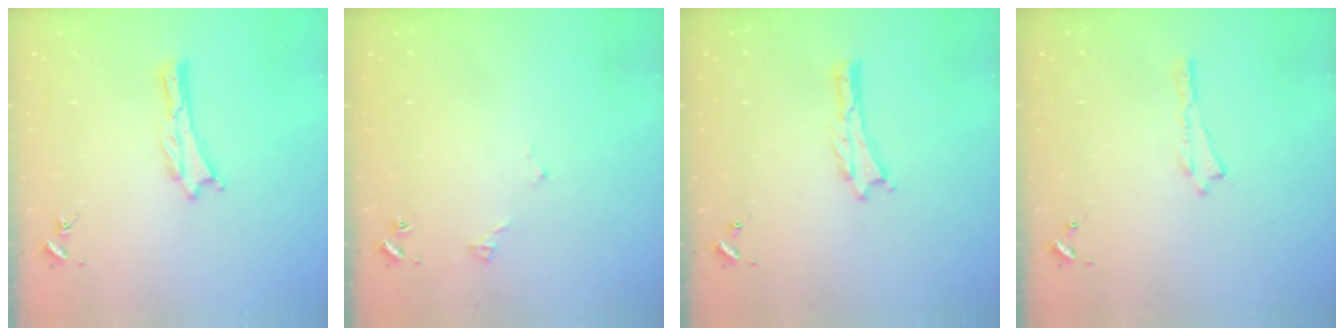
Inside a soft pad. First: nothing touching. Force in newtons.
{"total": 2.9, "press": 2.9, "slide": 0.3}
{"total": 0.0}
{"total": 0.0}